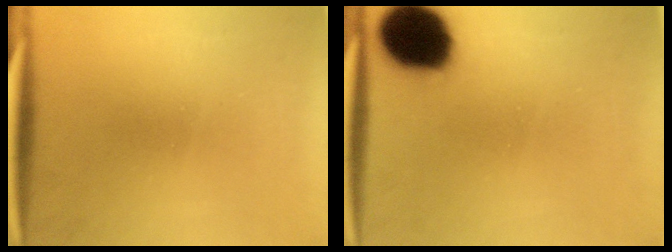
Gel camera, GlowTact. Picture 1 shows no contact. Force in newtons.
{"total": 18.4}